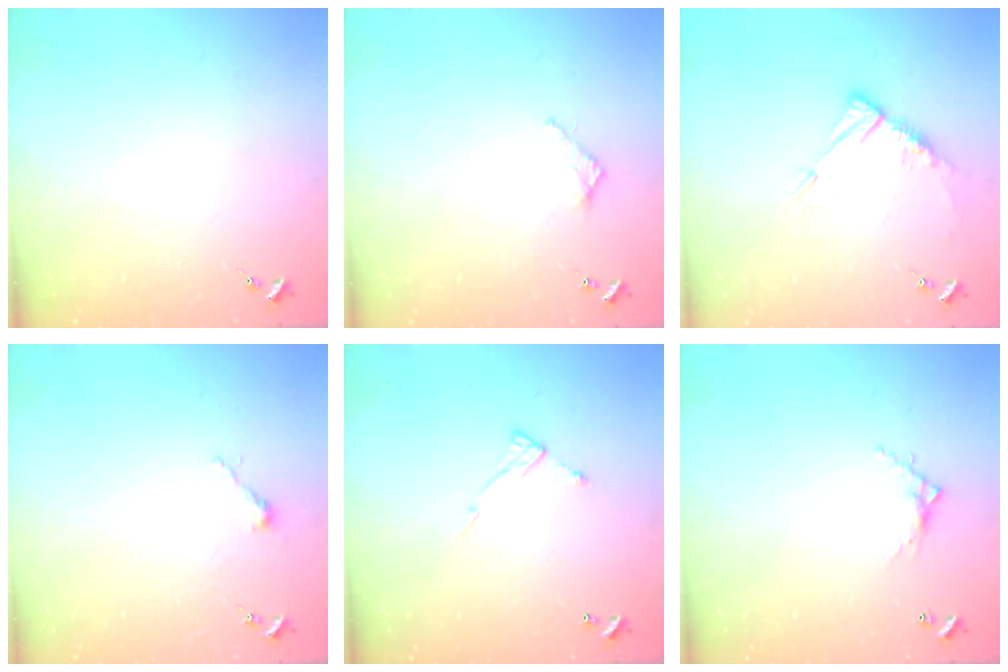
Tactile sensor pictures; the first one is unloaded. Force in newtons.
{"total": 2.7, "press": 2.7, "slide": 0.2}
{"total": 10.2, "press": 10.1, "slide": 0.9}
{"total": 2.5, "press": 2.5, "slide": 0.2}
{"total": 7.0, "press": 7.0, "slide": 0.4}
{"total": 5.2, "press": 5.2, "slide": 0.2}